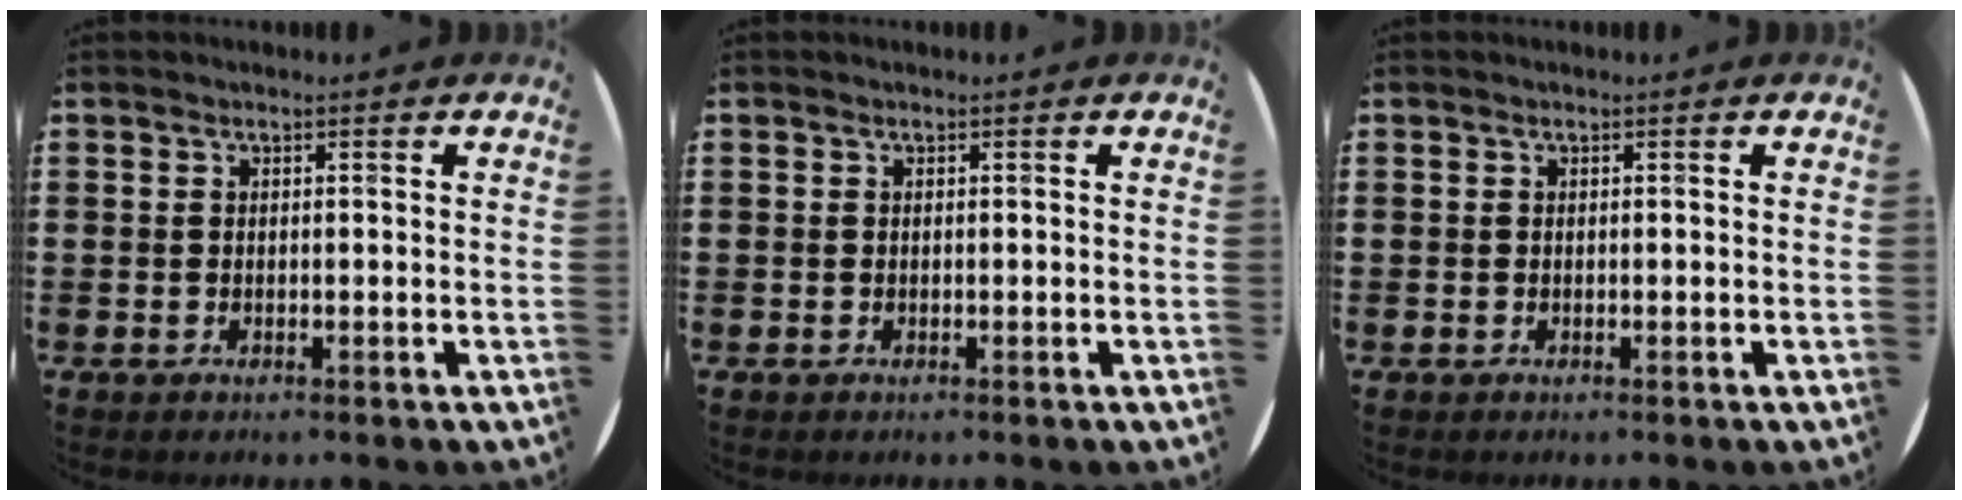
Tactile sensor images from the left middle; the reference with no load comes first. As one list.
[{"total": 0.0}, {"total": 0.0}]